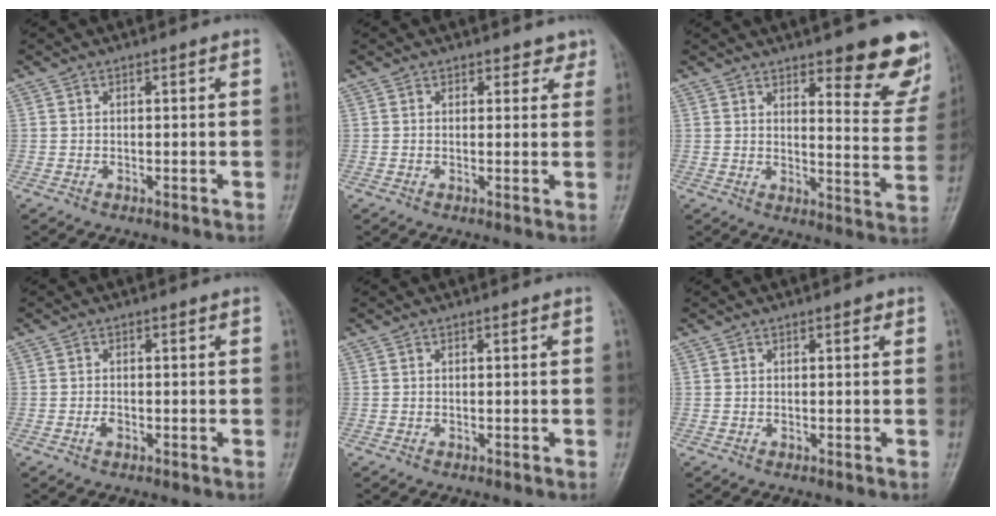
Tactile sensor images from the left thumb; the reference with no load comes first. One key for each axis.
{"total": 2.2, "fx": 1.7, "fy": 1.4, "fz": 0.3, "tx": 0.023, "ty": -0.008, "tz": 0.013}
{"total": 14.3, "fx": 9.3, "fy": 4.2, "fz": 10.0, "tx": -0.076, "ty": -0.061, "tz": 0.117}
{"total": 1.3, "fx": -0.5, "fy": 0.8, "fz": 0.9, "tx": -0.015, "ty": 0.001, "tz": -0.010}
{"total": 0.0}
{"total": 0.9, "fx": 0.5, "fy": 0.4, "fz": 0.6, "tx": -0.004, "ty": 0.000, "tz": 0.004}